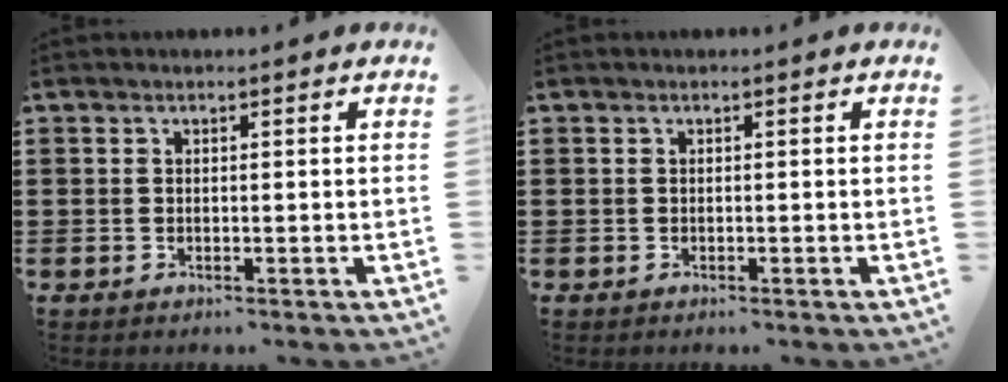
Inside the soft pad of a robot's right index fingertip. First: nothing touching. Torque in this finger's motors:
{"motor_torque": [0.00, -0.01, 0.00, -0.02]}